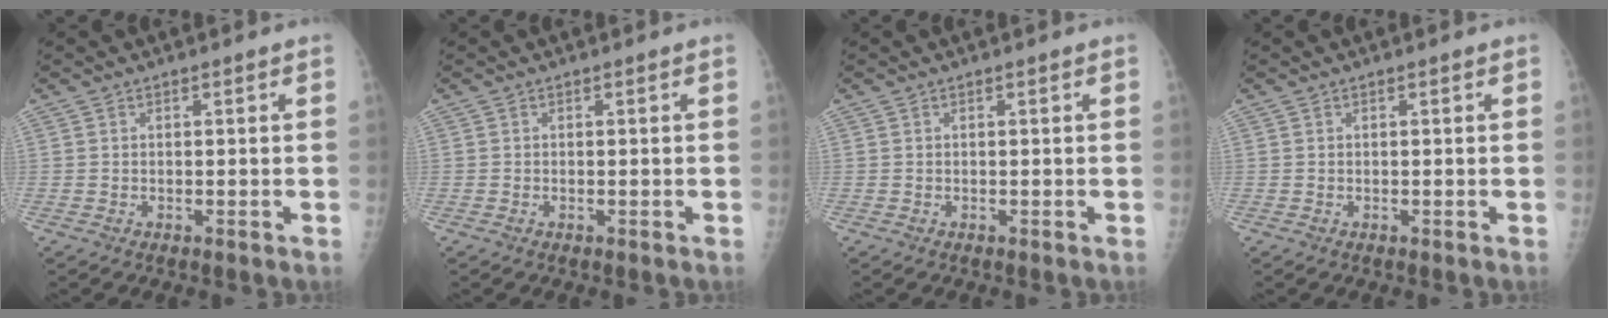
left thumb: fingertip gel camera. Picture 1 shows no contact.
{"total": 0.0}
{"total": 0.0}
{"total": 0.0}